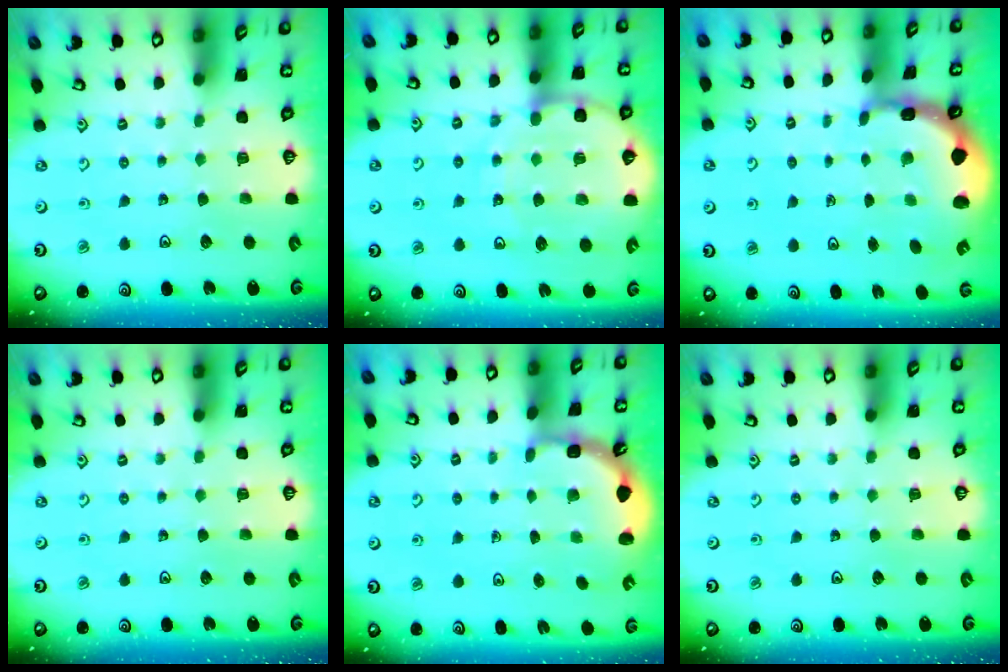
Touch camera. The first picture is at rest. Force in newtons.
{"total": 11.9, "press": 11.5, "slide": 3.2}
{"total": 2.2, "press": 2.0, "slide": 0.9}
{"total": 0.0}
{"total": 2.0, "press": 1.8, "slide": 0.8}
{"total": 0.0}